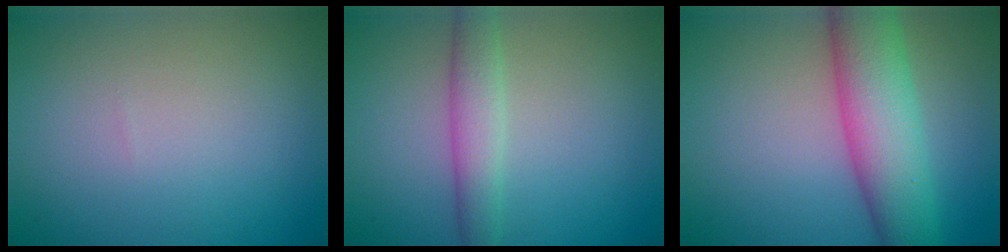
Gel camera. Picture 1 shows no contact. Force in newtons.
{"total": 2.4, "press": 2.4, "slide": 0.2}
{"total": 7.7, "press": 7.7, "slide": 0.3}